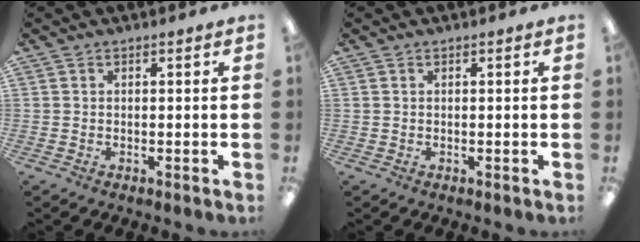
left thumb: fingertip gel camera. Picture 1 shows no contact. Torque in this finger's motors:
{"motor_torque": [-0.11, 0.14, 0.14, -0.02, 0.00]}